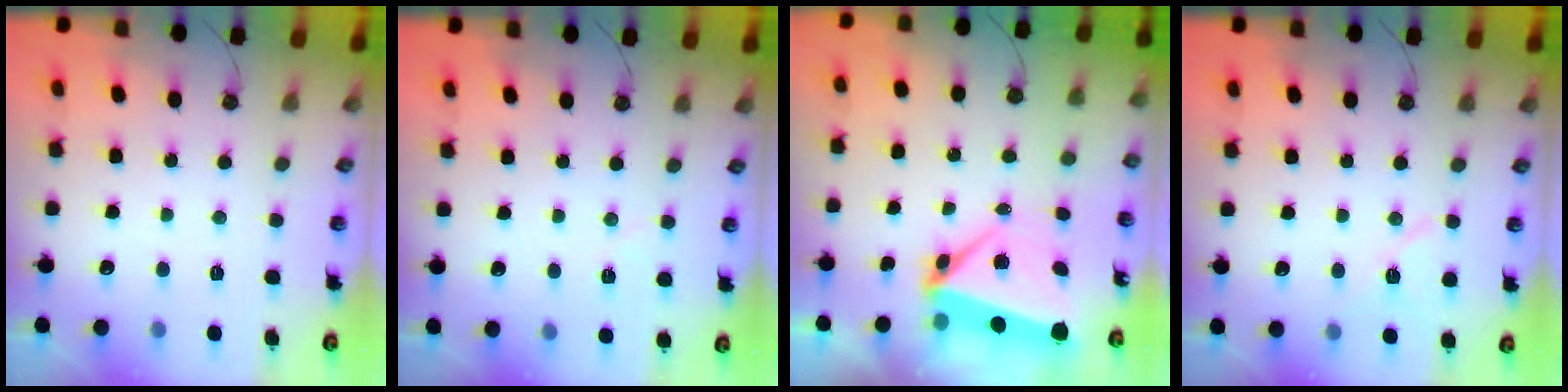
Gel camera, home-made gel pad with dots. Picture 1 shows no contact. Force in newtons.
{"total": 3.8, "press": 3.4, "slide": 1.7}
{"total": 6.3, "press": 6.3, "slide": 0.8}
{"total": 7.9, "press": 7.9, "slide": 1.0}